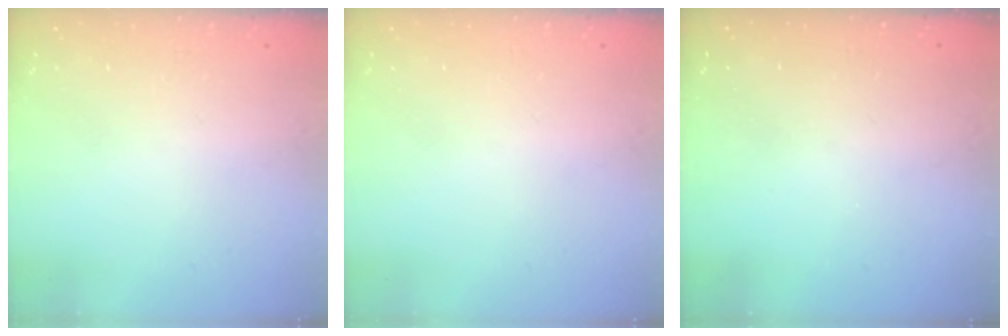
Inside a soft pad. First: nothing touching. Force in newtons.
{"total": 0.0}
{"total": 2.9, "press": 2.8, "slide": 0.8}